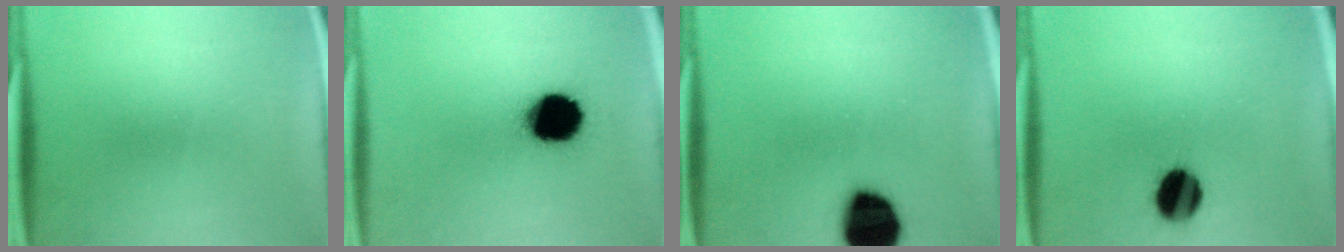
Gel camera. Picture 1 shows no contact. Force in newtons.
{"total": 16.7}
{"total": 17.6}
{"total": 10.7}